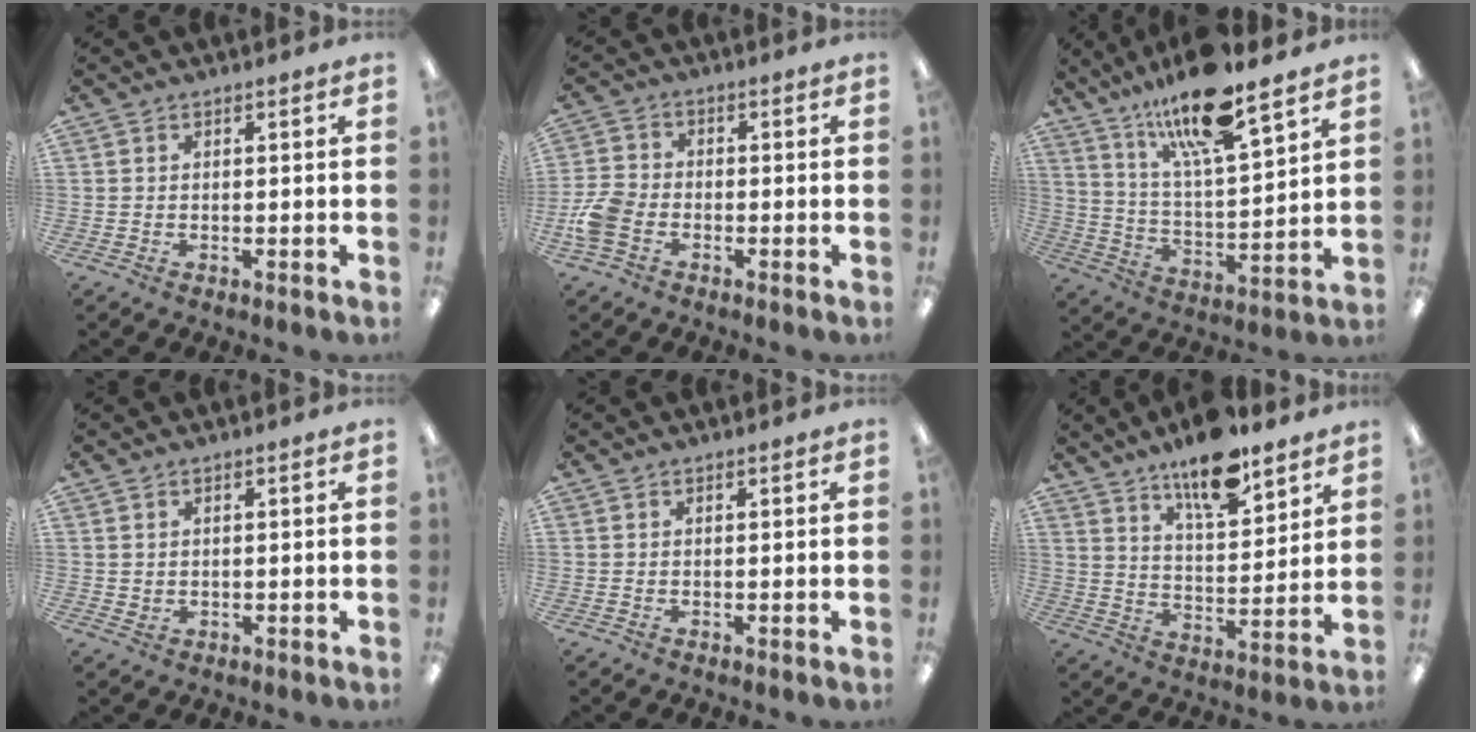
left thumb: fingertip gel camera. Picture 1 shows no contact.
{"total": 7.4, "force": [-2.7, 5.2, 4.5], "torque": [-0.095, 0.017, -0.048]}
{"total": 17.5, "force": [13.8, 3.2, 10.2], "torque": [-0.192, -0.077, 0.231]}
{"total": 1.4, "force": [0.9, 1.0, 0.3], "torque": [0.002, -0.002, 0.015]}
{"total": 0.0}
{"total": 13.8, "force": [10.8, 4.5, 7.3], "torque": [-0.115, -0.066, 0.186]}